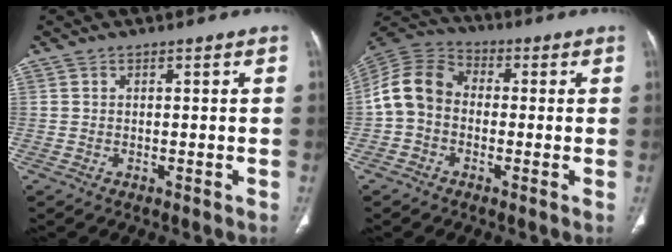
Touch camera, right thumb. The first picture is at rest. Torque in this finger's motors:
{"motor_torque": [0.53, 0.46, 0.41, -0.43, 0.11]}